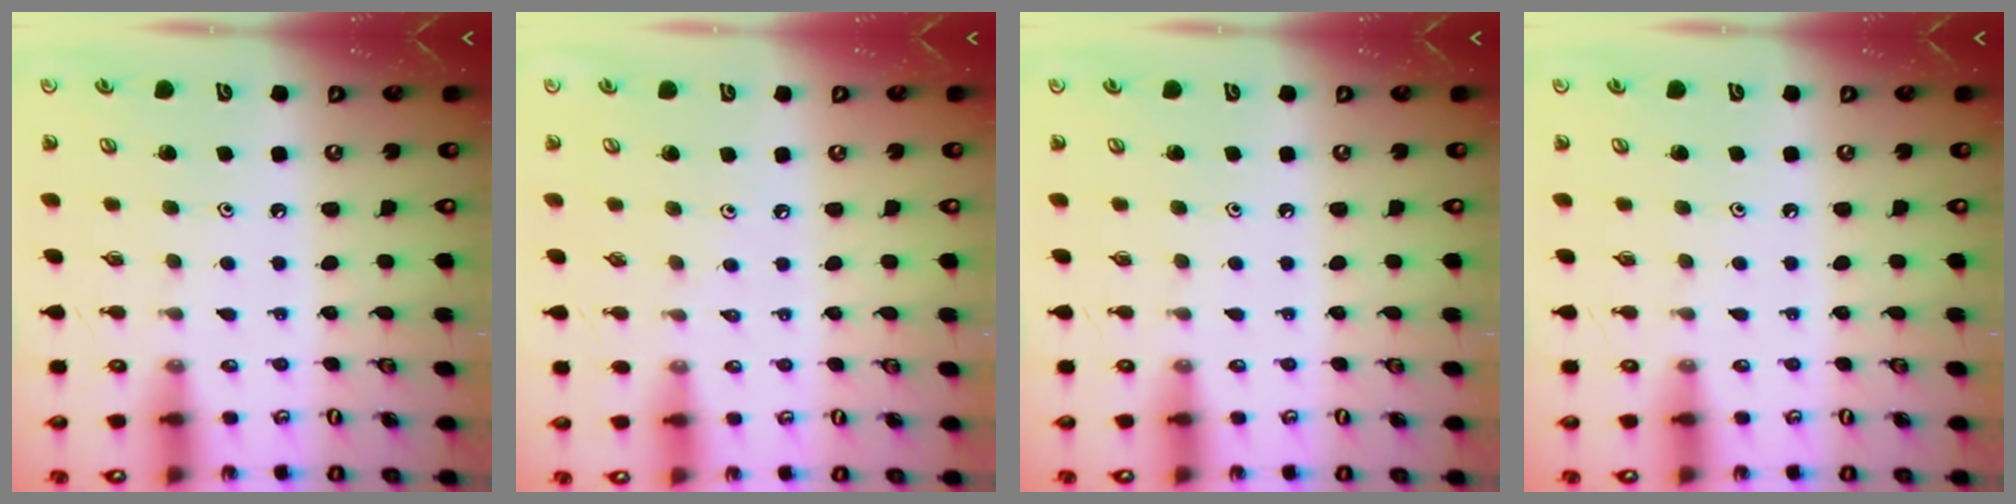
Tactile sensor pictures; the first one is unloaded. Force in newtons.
{"total": 2.0, "press": 1.9, "slide": 0.4}
{"total": 0.0}
{"total": 0.0}